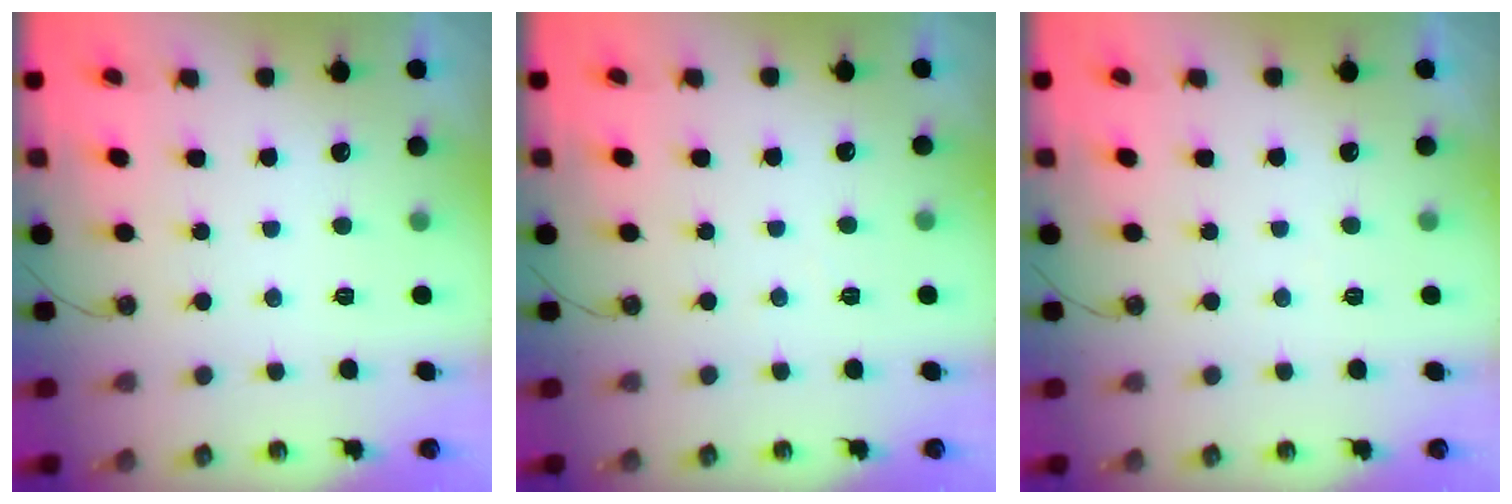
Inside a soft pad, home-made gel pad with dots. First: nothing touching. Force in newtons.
{"total": 2.8, "press": 2.8, "slide": 0.5}
{"total": 2.3, "press": 2.2, "slide": 0.4}